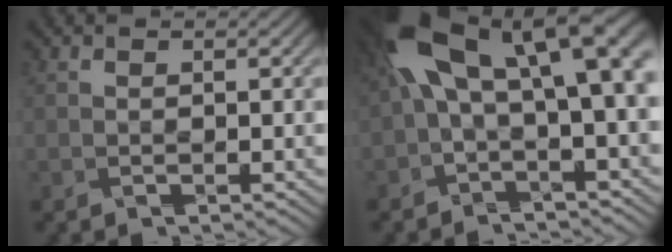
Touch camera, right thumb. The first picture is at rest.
{"total": 12.9, "force": [2.0, 5.6, 11.4], "torque": [-0.217, 0.007, 0.032]}